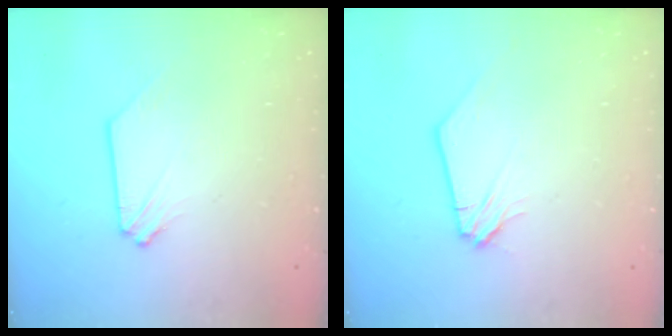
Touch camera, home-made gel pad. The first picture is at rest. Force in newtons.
{"total": 0.0}